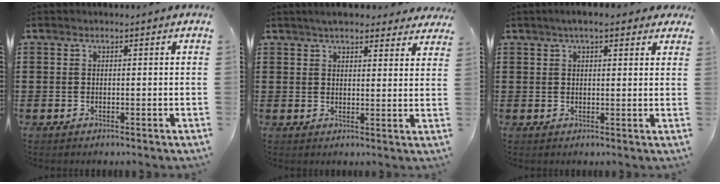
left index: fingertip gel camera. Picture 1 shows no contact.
{"total": 4.6, "force": [4.2, 0.9, 1.7], "torque": [-0.045, -0.004, 0.078]}
{"total": 3.8, "force": [2.7, 1.1, 2.4], "torque": [-0.054, 0.009, 0.047]}